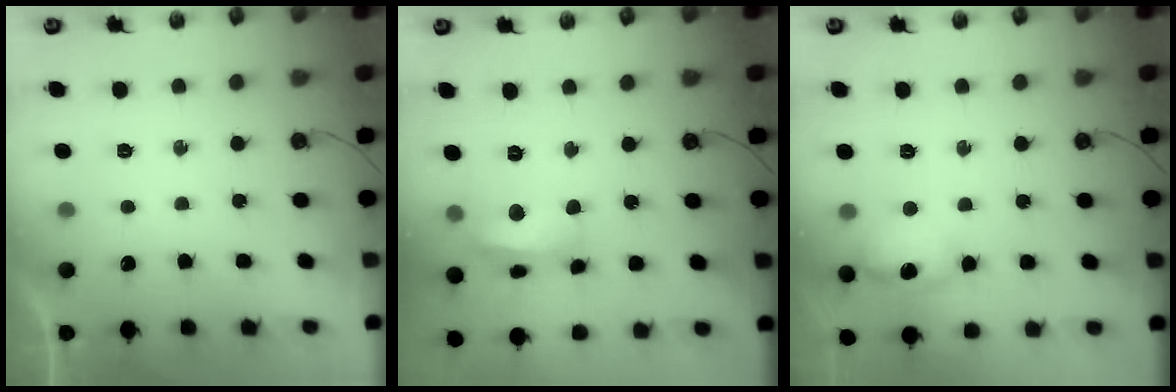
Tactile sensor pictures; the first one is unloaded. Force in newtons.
{"total": 14.0, "press": 13.9, "slide": 1.5}
{"total": 13.2, "press": 13.2, "slide": 1.0}